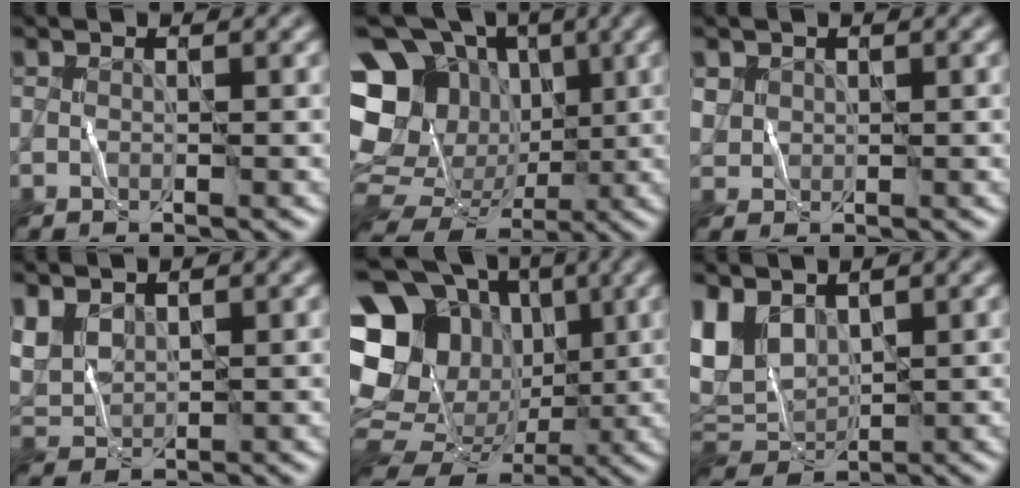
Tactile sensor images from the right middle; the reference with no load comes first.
{"total": 19.4, "force": [2.0, 17.3, 8.5], "torque": [-0.200, 0.030, 0.012]}
{"total": 1.3, "force": [0.6, 1.1, 0.2], "torque": [-0.006, -0.003, 0.016]}
{"total": 3.3, "force": [2.0, 2.0, 1.7], "torque": [-0.046, 0.001, 0.045]}
{"total": 21.4, "force": [2.9, 18.7, 9.9], "torque": [-0.227, 0.040, 0.026]}
{"total": 6.0, "force": [2.3, 3.9, 4.0], "torque": [-0.090, 0.000, 0.044]}